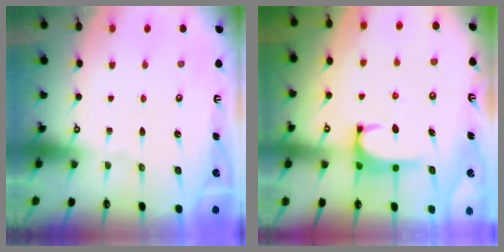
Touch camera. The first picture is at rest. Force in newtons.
{"total": 1.5, "press": 1.3, "slide": 0.8}